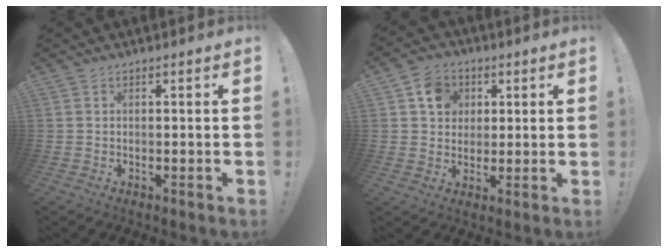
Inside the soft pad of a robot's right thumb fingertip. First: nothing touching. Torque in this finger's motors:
{"motor_torque": [0.05, 0.05, 0.04, 0.04, 0.01]}